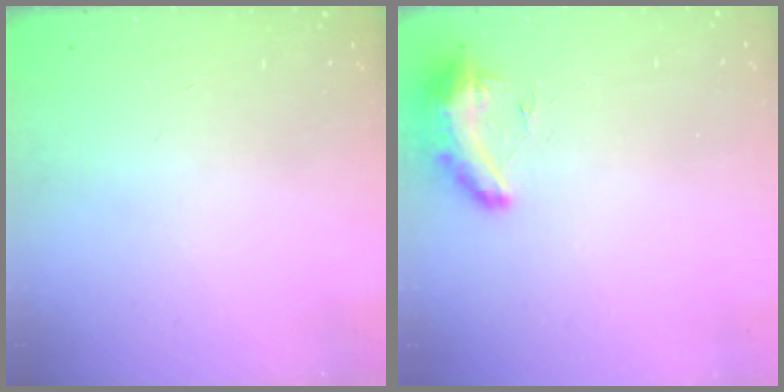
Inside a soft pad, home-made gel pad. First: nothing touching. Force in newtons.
{"total": 14.6, "press": 10.5, "slide": 10.2}